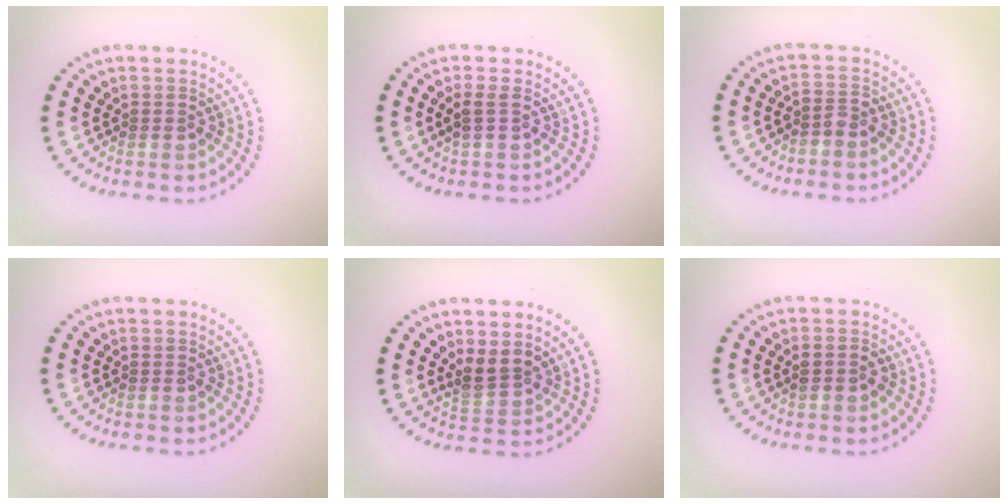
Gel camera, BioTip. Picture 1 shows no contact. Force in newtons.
{"total": 1.1, "press": 1.0, "slide": 0.5}
{"total": 1.4, "press": 1.2, "slide": 0.8}
{"total": 0.0}
{"total": 2.3, "press": 1.9, "slide": 1.4}
{"total": 1.5, "press": 1.4, "slide": 0.4}